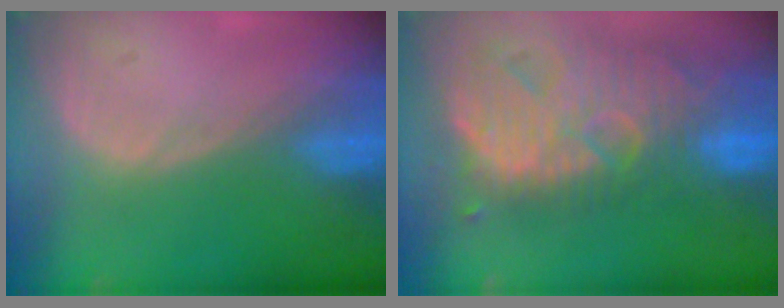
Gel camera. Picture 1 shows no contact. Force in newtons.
{"total": 13.2, "press": 11.4, "slide": 6.6}